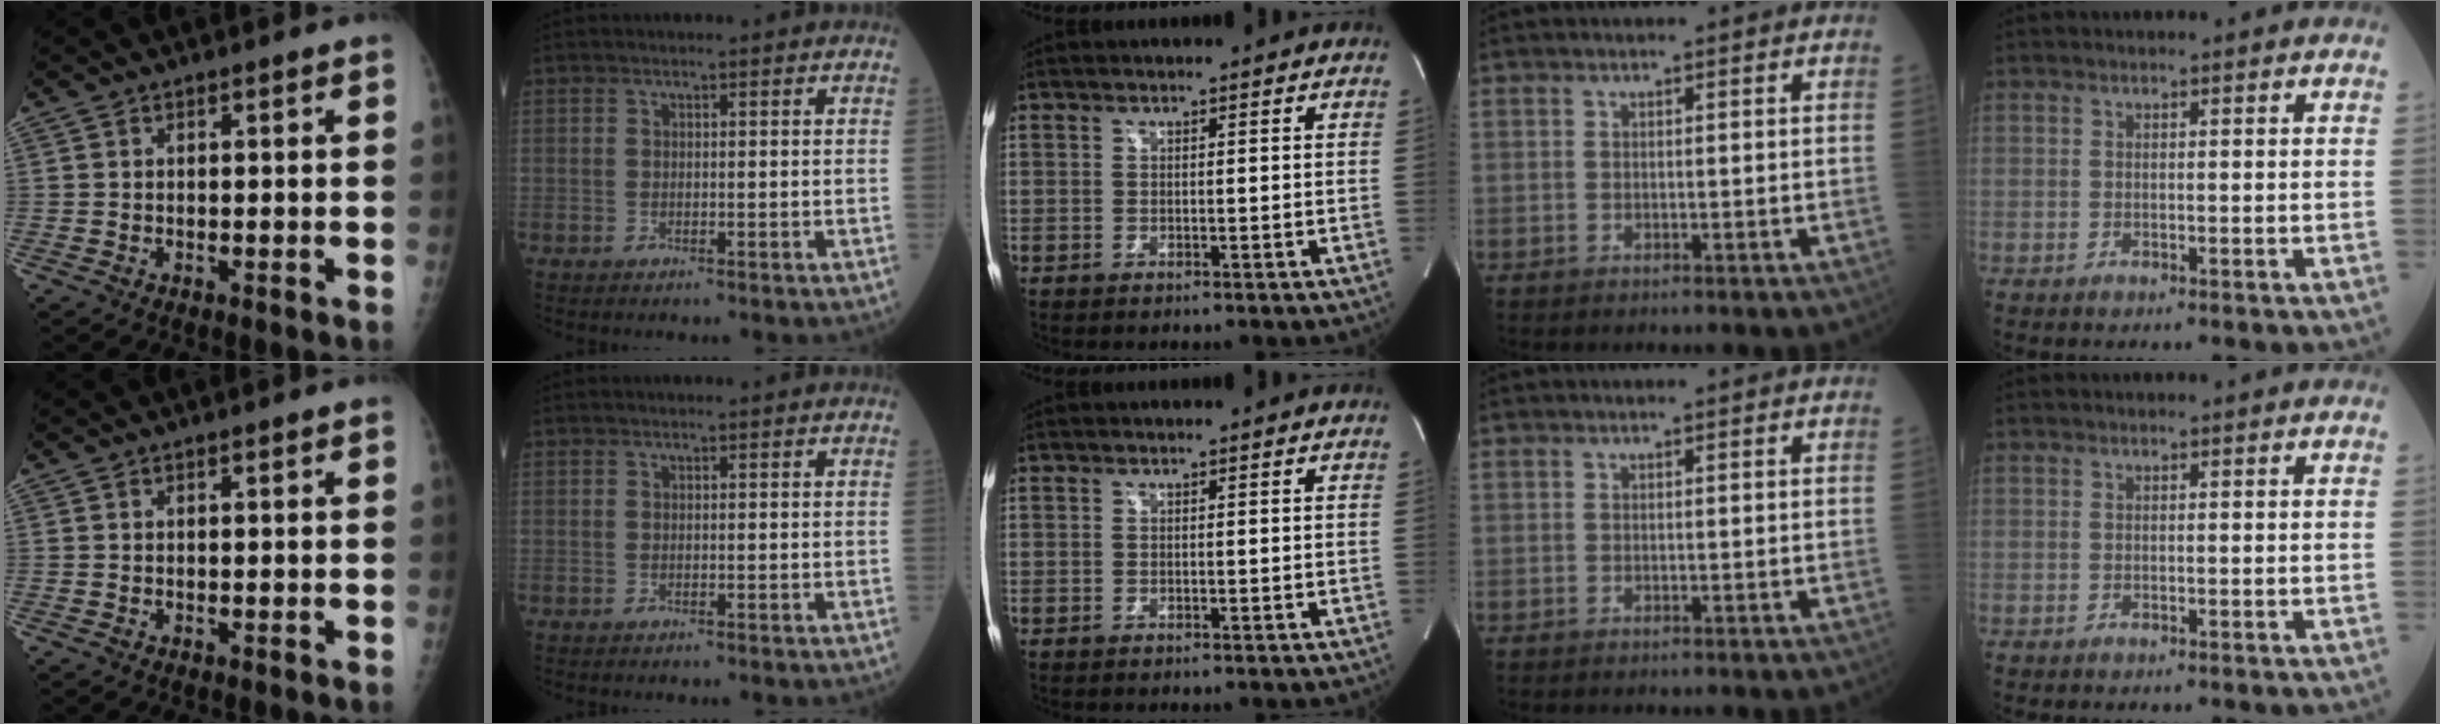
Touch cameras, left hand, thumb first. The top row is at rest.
{}